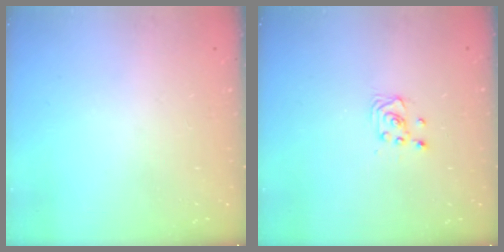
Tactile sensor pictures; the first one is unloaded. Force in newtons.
{"total": 2.6, "press": 2.6, "slide": 0.2}